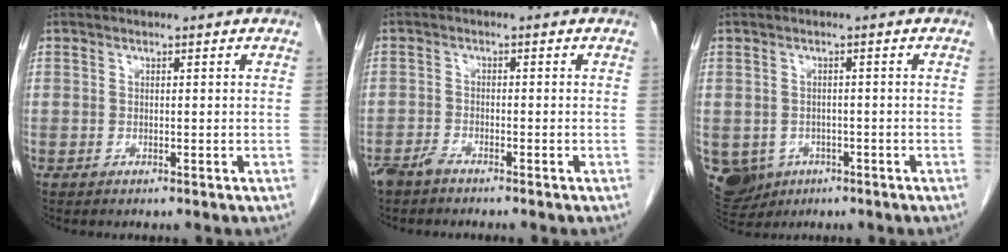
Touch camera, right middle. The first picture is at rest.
{"total": 2.3, "force": [-2.0, 0.4, 1.1], "torque": [-0.023, -0.002, -0.039]}
{"total": 9.9, "force": [-4.1, 8.6, 2.8], "torque": [-0.086, -0.001, -0.048]}